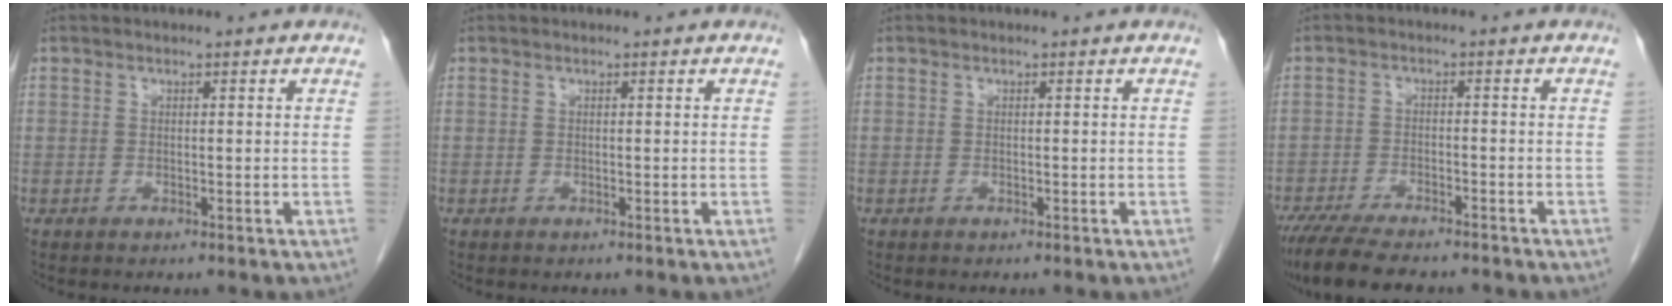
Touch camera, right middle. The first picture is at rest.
{"total": 0.0}
{"total": 0.0}
{"total": 11.6, "force": [-9.8, 2.5, 5.8], "torque": [-0.096, -0.019, -0.152]}